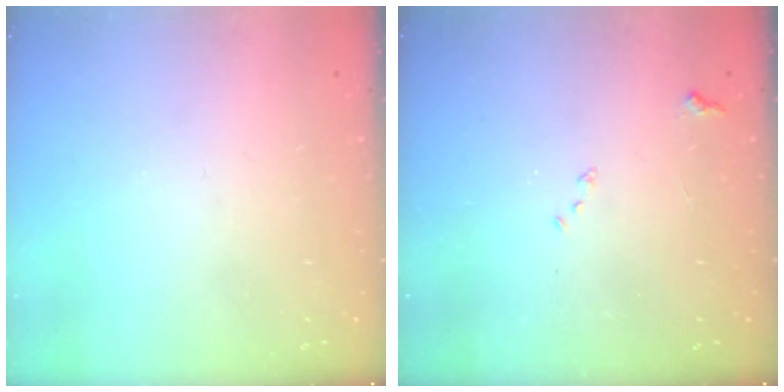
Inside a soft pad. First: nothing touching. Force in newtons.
{"total": 7.8, "press": 7.8, "slide": 1.0}